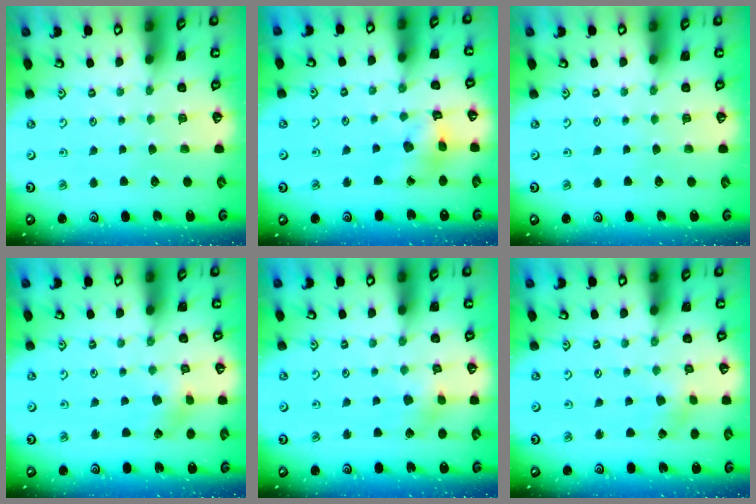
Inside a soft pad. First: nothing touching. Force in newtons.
{"total": 9.7, "press": 9.7, "slide": 1.0}
{"total": 0.0}
{"total": 2.2, "press": 2.2, "slide": 0.4}
{"total": 4.4, "press": 4.3, "slide": 0.5}
{"total": 2.1, "press": 2.1, "slide": 0.2}